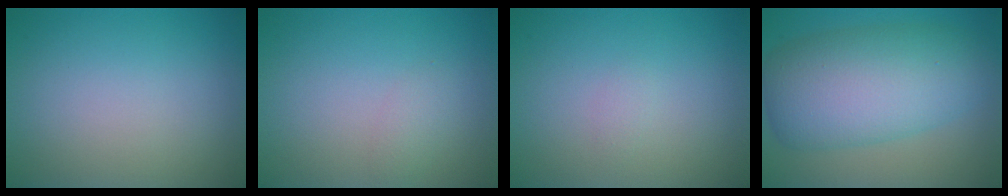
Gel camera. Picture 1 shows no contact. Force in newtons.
{"total": 1.0, "press": 1.0, "slide": 0.1}
{"total": 0.6, "press": 0.6, "slide": 0.1}
{"total": 9.7, "press": 9.7, "slide": 0.2}